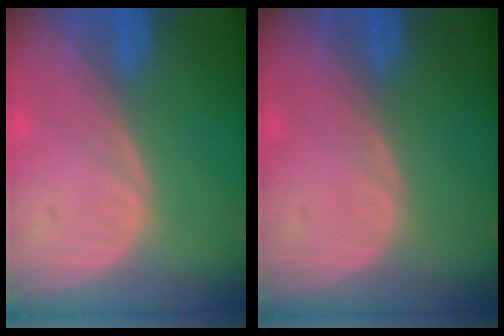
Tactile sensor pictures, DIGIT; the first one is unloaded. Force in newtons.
{"total": 0.0}